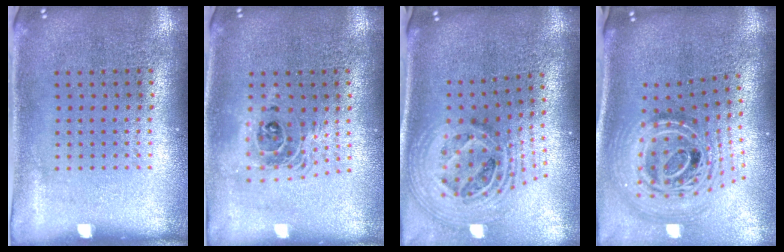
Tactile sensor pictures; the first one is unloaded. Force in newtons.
{"total": 1.7, "press": 1.4, "slide": 0.9}
{"total": 2.5, "press": 1.8, "slide": 1.8}
{"total": 3.0, "press": 2.0, "slide": 2.3}